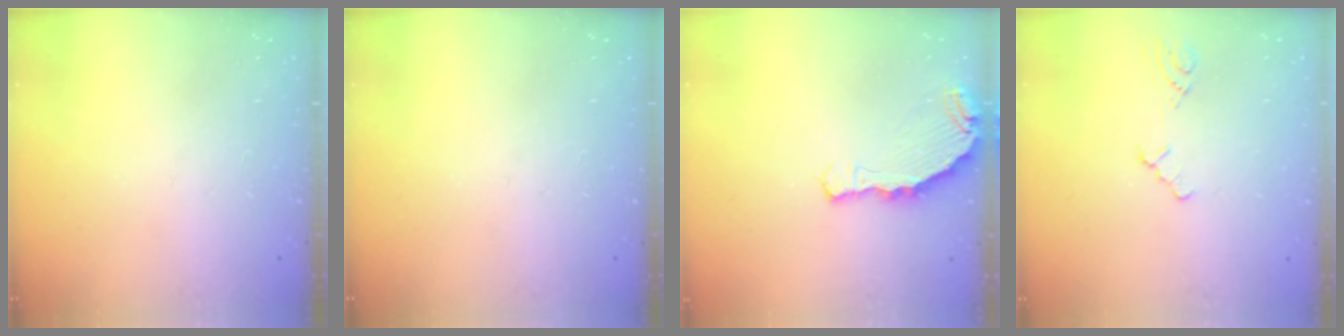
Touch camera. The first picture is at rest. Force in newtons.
{"total": 0.0}
{"total": 8.1, "press": 6.5, "slide": 4.9}
{"total": 1.5, "press": 1.4, "slide": 0.2}